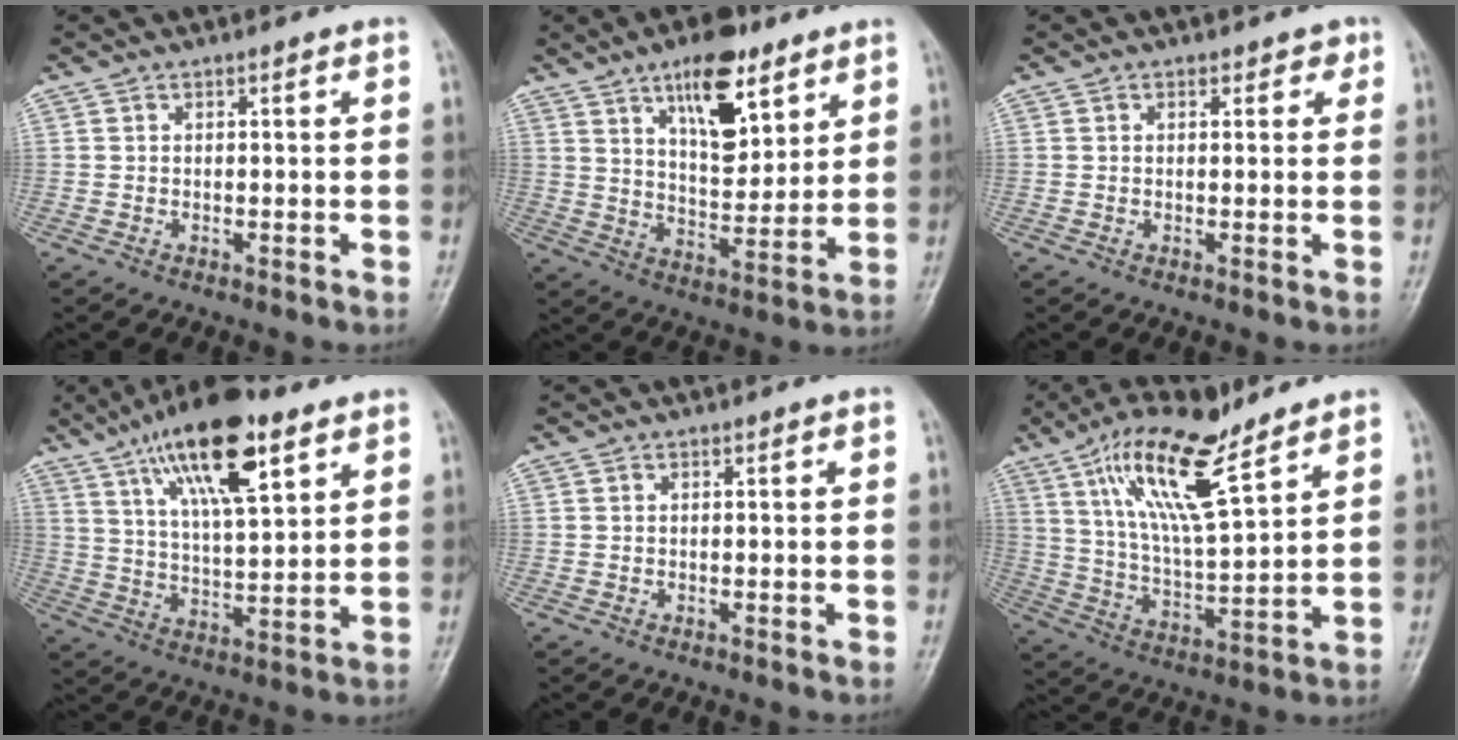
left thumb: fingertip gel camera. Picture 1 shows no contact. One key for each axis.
{"total": 13.8, "fx": 7.8, "fy": 6.2, "fz": 9.6, "tx": -0.119, "ty": -0.045, "tz": 0.127}
{"total": 1.9, "fx": 1.0, "fy": 1.4, "fz": 0.8, "tx": 0.008, "ty": -0.002, "tz": 0.006}
{"total": 17.8, "fx": 9.7, "fy": 5.9, "fz": 13.8, "tx": -0.211, "ty": -0.028, "tz": 0.169}
{"total": 0.0}
{"total": 16.5, "fx": 9.7, "fy": 5.0, "fz": 12.4, "tx": -0.214, "ty": -0.039, "tz": 0.184}